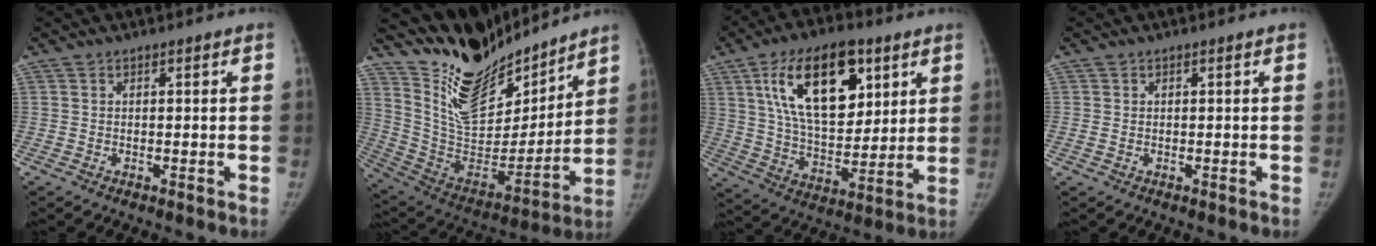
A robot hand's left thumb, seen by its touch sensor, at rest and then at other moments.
{"total": 21.4, "force": [18.3, 7.8, 7.9], "torque": [-0.084, -0.113, 0.324]}
{"total": 20.5, "force": [8.7, 10.6, 15.2], "torque": [-0.209, -0.034, 0.151]}
{"total": 0.8, "force": [-0.1, 0.5, 0.5], "torque": [-0.012, 0.007, 0.001]}